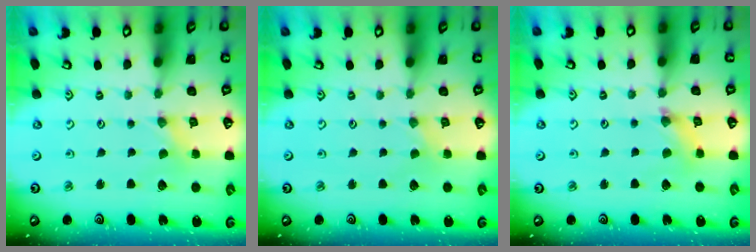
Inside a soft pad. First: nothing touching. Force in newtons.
{"total": 0.0}
{"total": 2.7, "press": 2.7, "slide": 0.4}